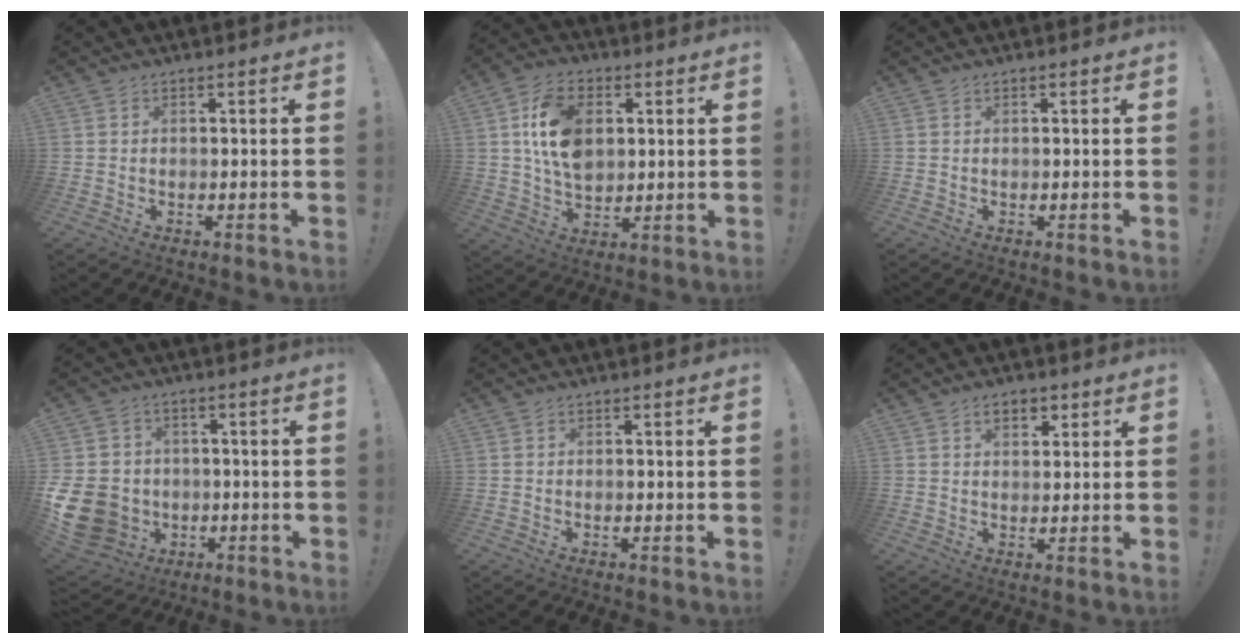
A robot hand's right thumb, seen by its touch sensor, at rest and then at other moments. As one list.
[{"total": 14.8, "force": [3.4, 10.5, 9.9], "torque": [-0.171, 0.012, 0.068]}, {"total": 0.0}, {"total": 14.1, "force": [-3.1, 12.3, 6.3], "torque": [-0.132, 0.018, -0.051]}, {"total": 0.0}, {"total": 4.4, "force": [2.0, 2.9, 2.7], "torque": [-0.035, 0.003, 0.032]}]